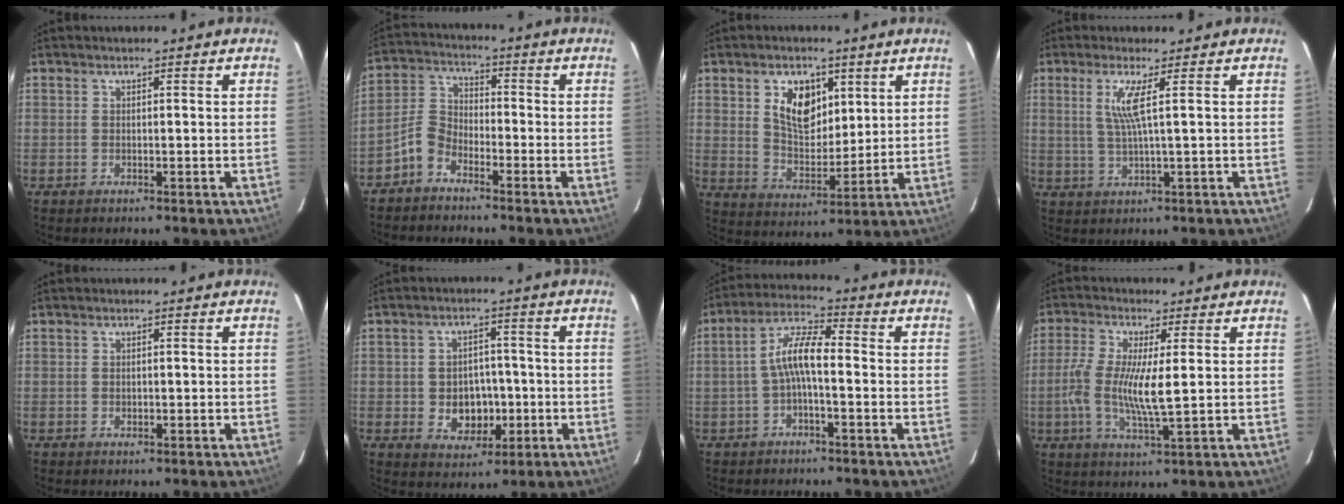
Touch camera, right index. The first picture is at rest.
{"total": 5.5, "force": [-3.9, 3.1, 2.2], "torque": [-0.053, 0.019, -0.088]}
{"total": 9.7, "force": [3.9, 6.1, 6.4], "torque": [-0.109, 0.006, 0.078]}
{"total": 4.6, "force": [1.4, -0.8, 4.3], "torque": [-0.079, -0.004, 0.030]}
{"total": 0.8, "force": [-0.1, 0.7, 0.3], "torque": [-0.003, 0.000, -0.002]}
{"total": 7.6, "force": [-1.6, 6.1, 4.1], "torque": [-0.084, 0.007, -0.009]}
{"total": 6.7, "force": [-1.5, 1.7, 6.3], "torque": [-0.135, 0.020, -0.031]}
{"total": 9.5, "force": [-0.1, 1.7, 9.3], "torque": [-0.191, -0.007, -0.007]}